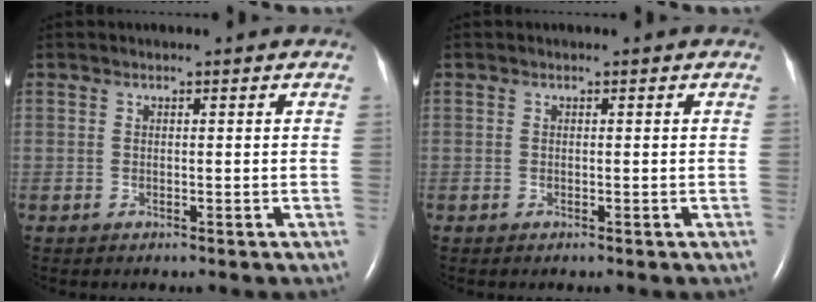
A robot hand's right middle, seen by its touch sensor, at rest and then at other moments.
{"total": 0.0}